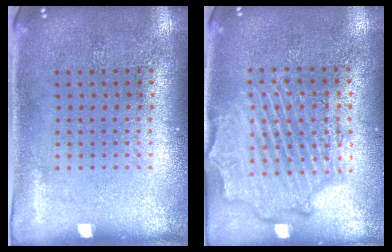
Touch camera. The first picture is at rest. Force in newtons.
{"total": 2.1, "press": 2.1, "slide": 0.4}